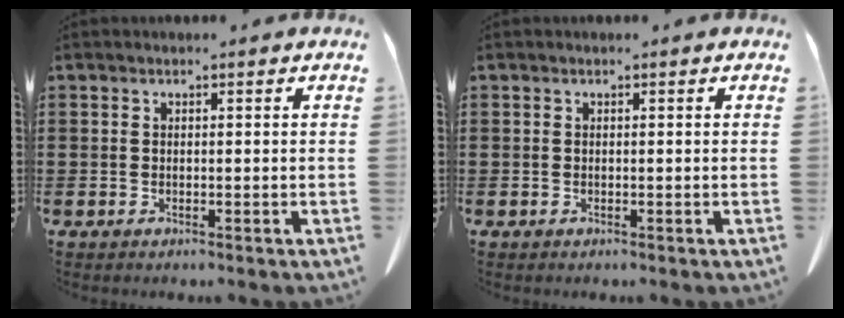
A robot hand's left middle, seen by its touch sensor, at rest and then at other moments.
{"total": 0.0}